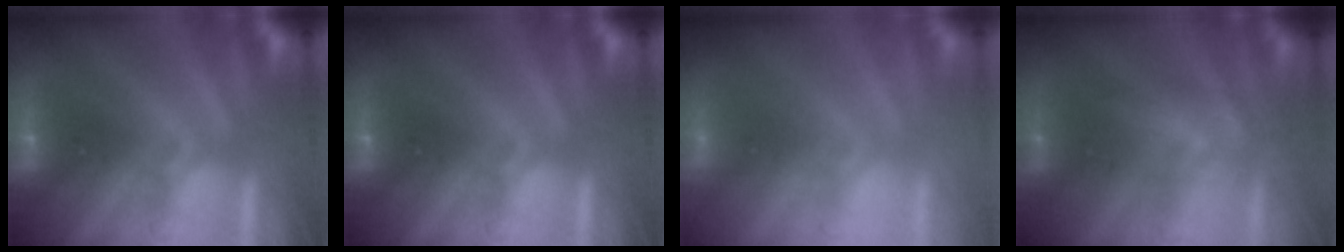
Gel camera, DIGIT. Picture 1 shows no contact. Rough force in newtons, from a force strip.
{"total": 0.0}
{"total": 2.8}
{"total": 3.2}